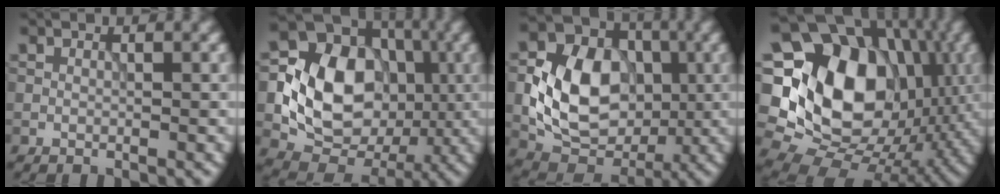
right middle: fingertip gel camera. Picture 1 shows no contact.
{"total": 11.0, "force": [-0.8, 8.7, 6.6], "torque": [-0.127, 0.001, -0.020]}
{"total": 9.6, "force": [-0.8, 7.2, 6.3], "torque": [-0.118, 0.003, -0.017]}
{"total": 17.2, "force": [2.1, 13.6, 10.3], "torque": [-0.195, 0.006, 0.031]}